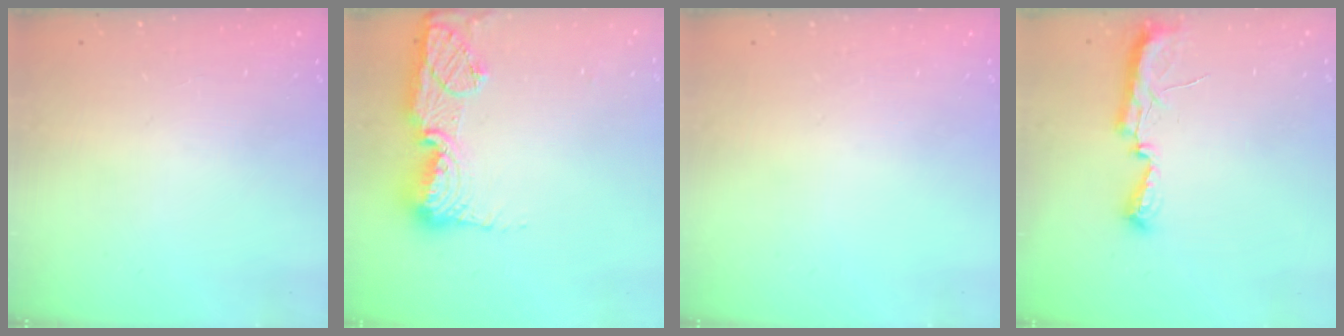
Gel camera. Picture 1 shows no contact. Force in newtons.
{"total": 15.4, "press": 15.4, "slide": 1.2}
{"total": 0.0}
{"total": 7.6, "press": 7.6, "slide": 0.7}